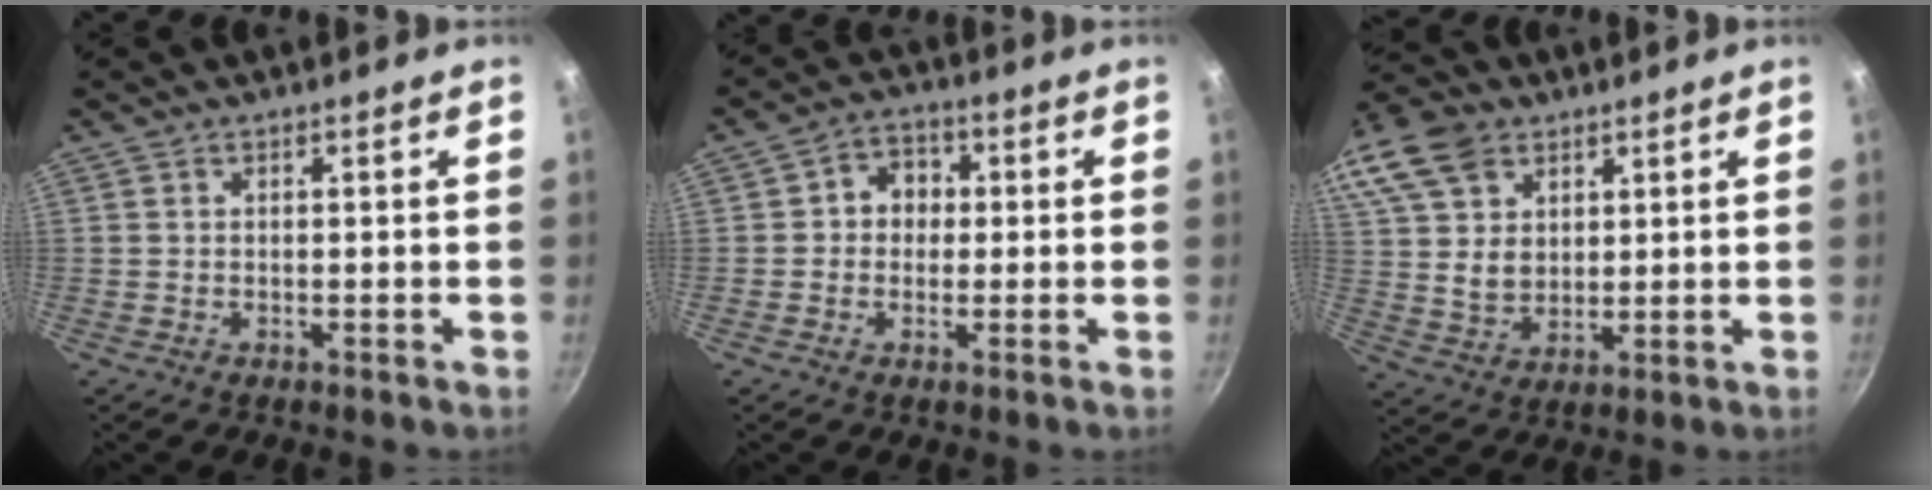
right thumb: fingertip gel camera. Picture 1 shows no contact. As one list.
[{"total": 5.8, "force": [0.3, 5.0, 2.8], "torque": [-0.009, 0.010, -0.005]}, {"total": 21.8, "force": [10.7, 15.7, 10.7], "torque": [-0.248, 0.014, 0.206]}]